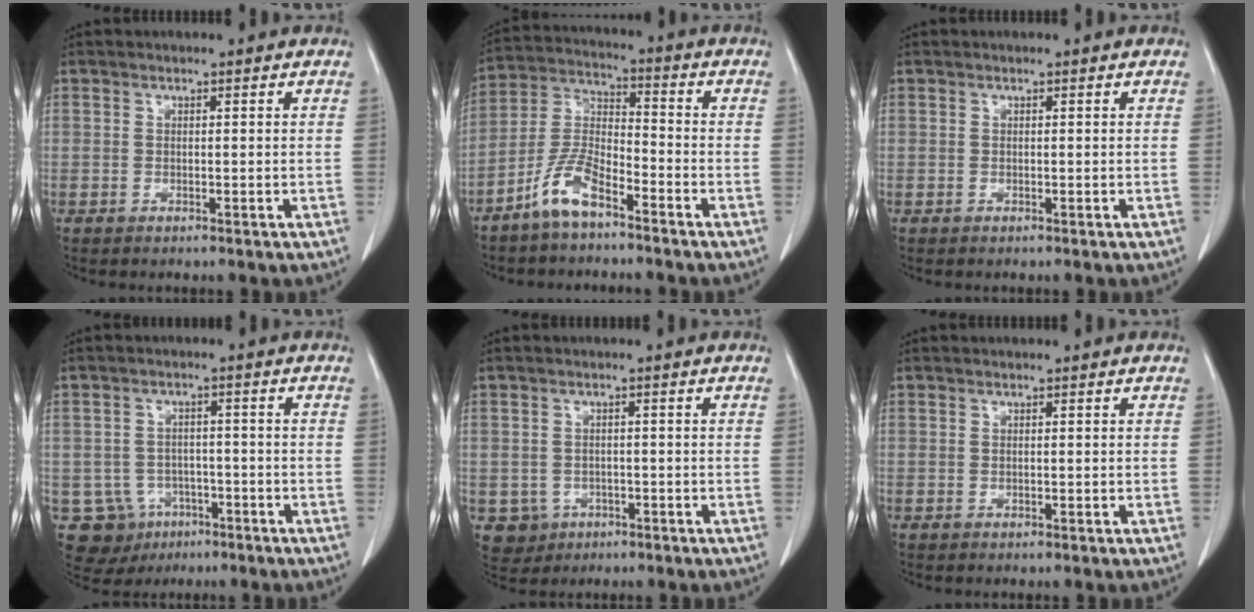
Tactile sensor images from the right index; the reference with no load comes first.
{"total": 8.3, "force": [-5.7, 2.4, 5.5], "torque": [-0.124, 0.001, -0.120]}
{"total": 0.0}
{"total": 8.5, "force": [-3.5, 7.7, 1.1], "torque": [-0.025, 0.011, -0.041]}
{"total": 4.4, "force": [-1.6, 4.1, 0.4], "torque": [-0.001, 0.008, -0.019]}
{"total": 0.0}